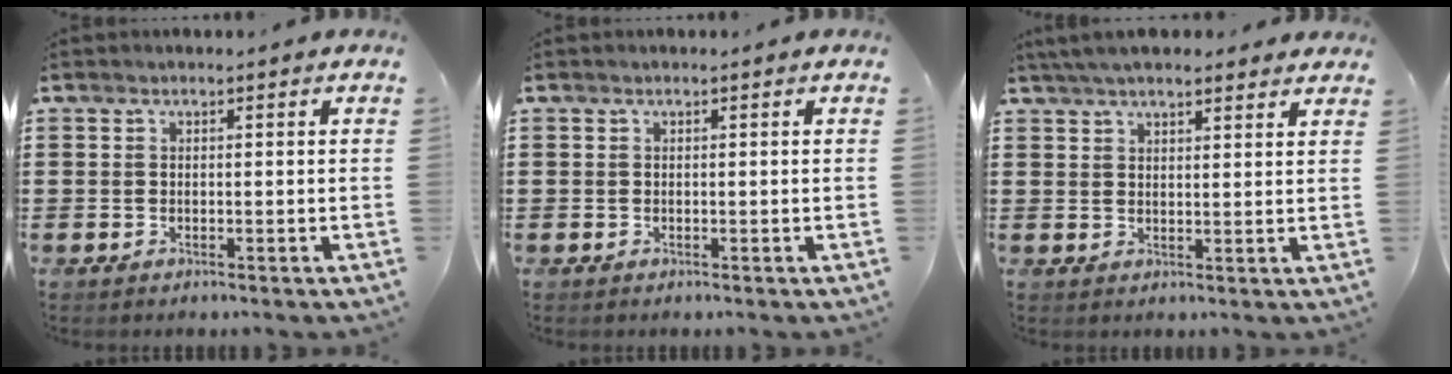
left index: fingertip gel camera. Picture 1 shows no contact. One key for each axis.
{"total": 0.0}
{"total": 4.5, "fx": 4.1, "fy": 0.9, "fz": 1.6, "tx": -0.041, "ty": -0.001, "tz": 0.077}